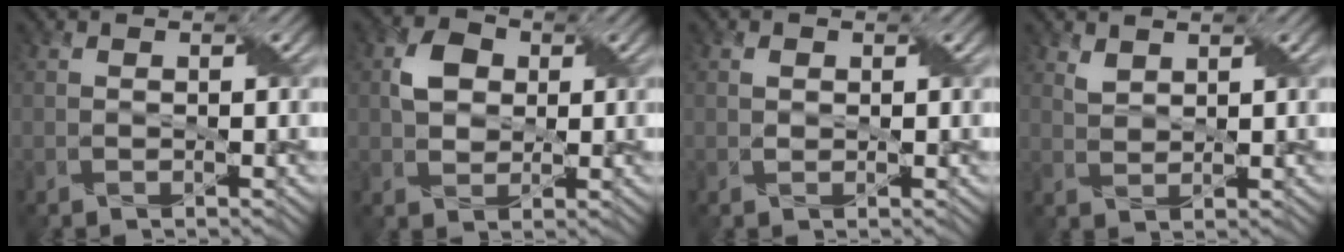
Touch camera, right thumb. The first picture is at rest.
{"total": 4.4, "force": [0.9, 3.5, 2.6], "torque": [-0.058, 0.008, 0.014]}
{"total": 0.9, "force": [0.3, 0.7, 0.4], "torque": [-0.011, -0.001, 0.005]}
{"total": 1.8, "force": [1.4, 0.9, 0.8], "torque": [-0.023, -0.002, 0.033]}